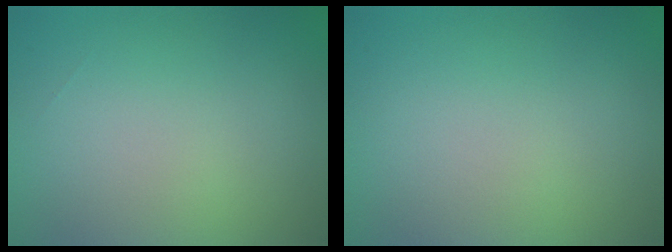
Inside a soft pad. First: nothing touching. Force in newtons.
{"total": 0.0}